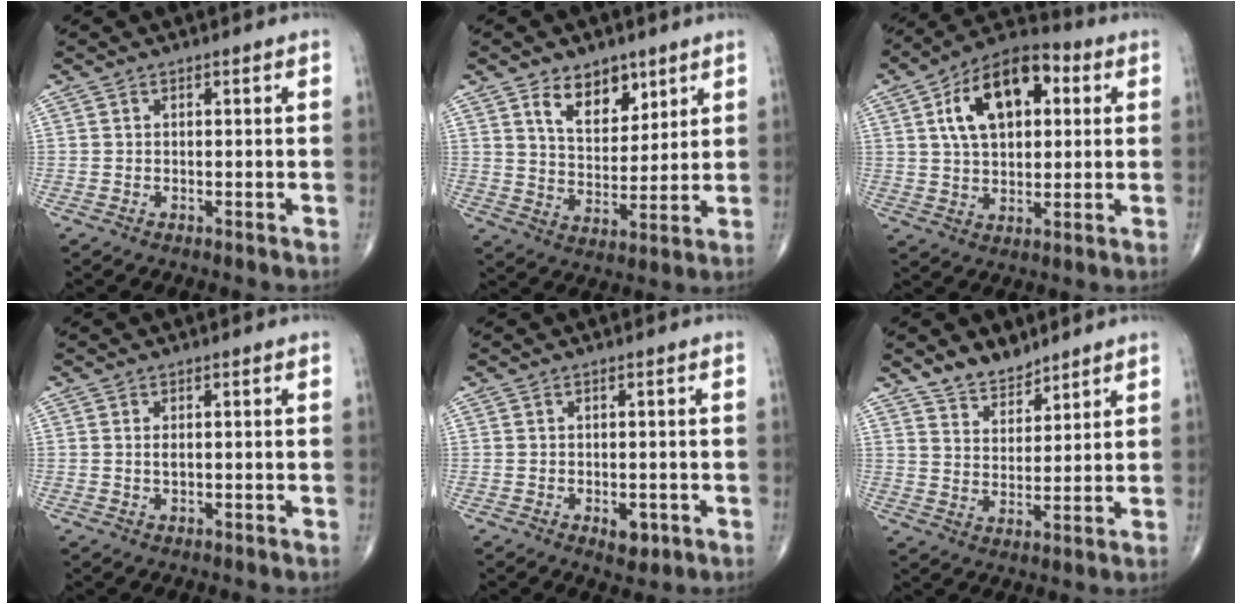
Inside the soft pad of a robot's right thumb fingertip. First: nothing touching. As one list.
[{"total": 9.9, "force": [5.8, 5.8, 5.5], "torque": [-0.060, -0.041, 0.107]}, {"total": 16.4, "force": [4.5, 9.4, 12.7], "torque": [-0.190, 0.015, 0.069]}, {"total": 1.3, "force": [0.2, 0.6, 1.1], "torque": [-0.020, -0.002, 0.006]}, {"total": 3.3, "force": [-1.2, 1.9, 2.5], "torque": [-0.022, 0.001, -0.008]}, {"total": 6.4, "force": [5.4, 3.0, 1.9], "torque": [-0.008, -0.044, 0.102]}]